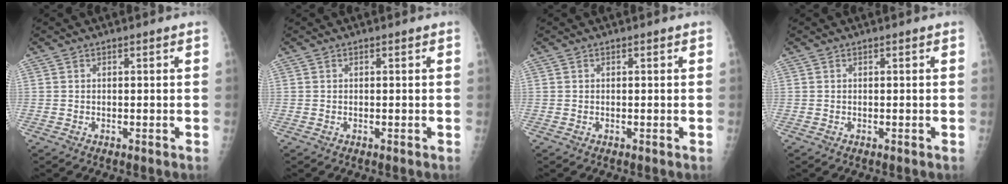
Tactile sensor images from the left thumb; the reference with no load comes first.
{"total": 0.0}
{"total": 0.0}
{"total": 0.0}